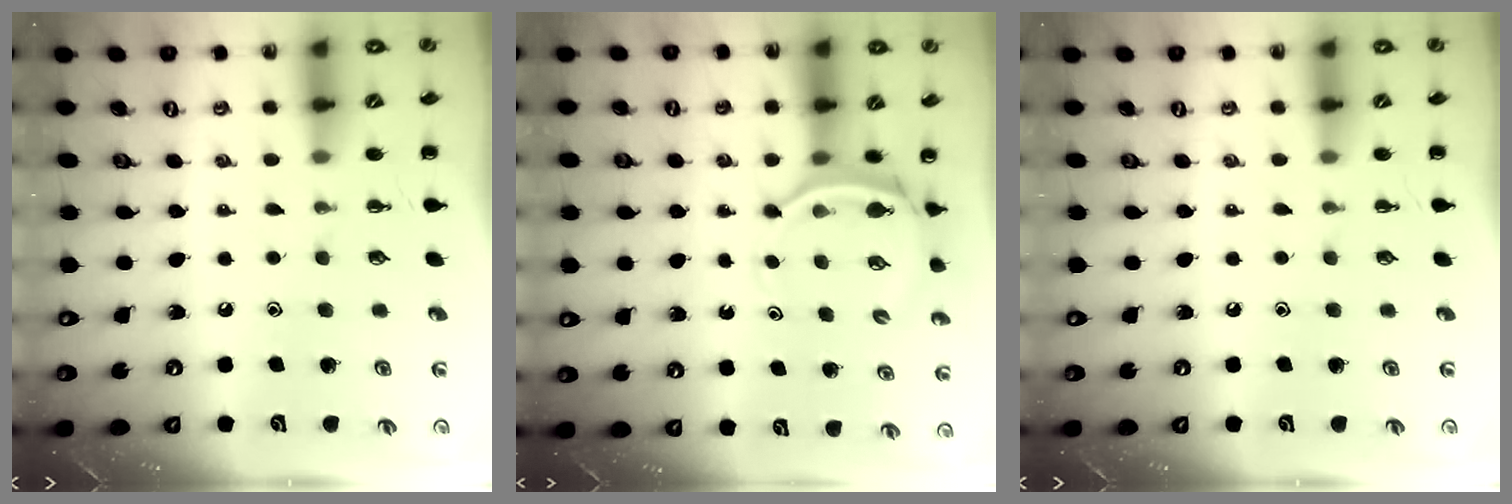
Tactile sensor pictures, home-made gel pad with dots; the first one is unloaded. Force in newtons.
{"total": 4.3, "press": 4.2, "slide": 0.9}
{"total": 0.0}